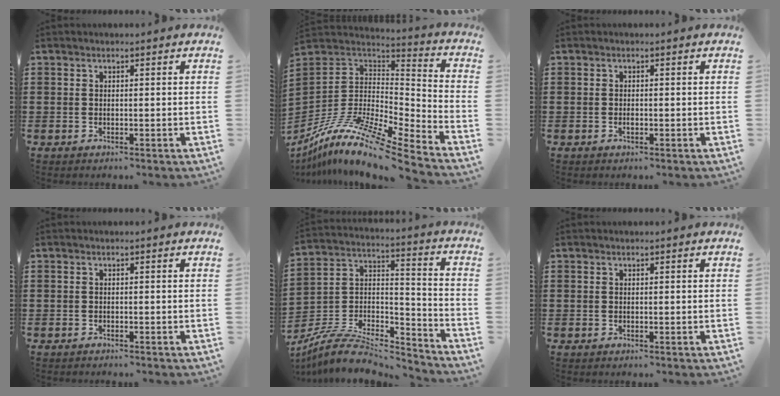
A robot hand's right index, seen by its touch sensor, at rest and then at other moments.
{"total": 12.9, "force": [-9.4, 1.9, 8.5], "torque": [-0.179, 0.000, -0.183]}
{"total": 0.6, "force": [-0.1, 0.3, 0.5], "torque": [-0.010, -0.003, -0.001]}
{"total": 0.9, "force": [-0.8, -0.1, -0.1], "torque": [0.001, -0.001, -0.018]}
{"total": 8.7, "force": [-7.4, 2.9, 3.5], "torque": [-0.071, 0.014, -0.146]}
{"total": 0.0}